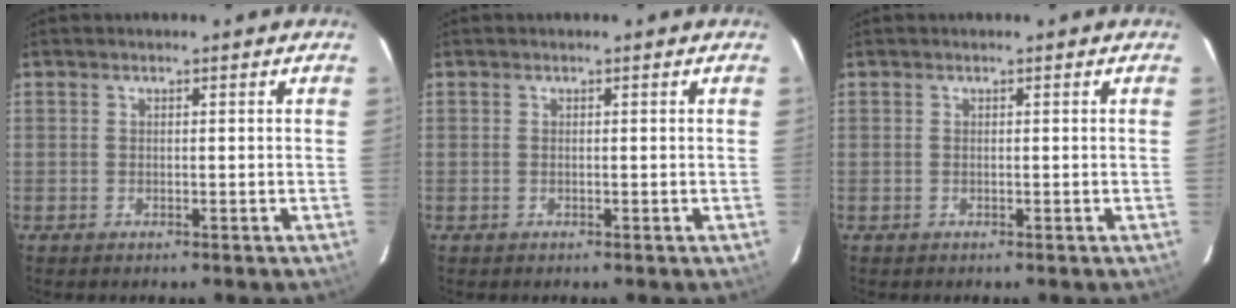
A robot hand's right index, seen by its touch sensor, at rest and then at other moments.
{"total": 0.0}
{"total": 0.0}